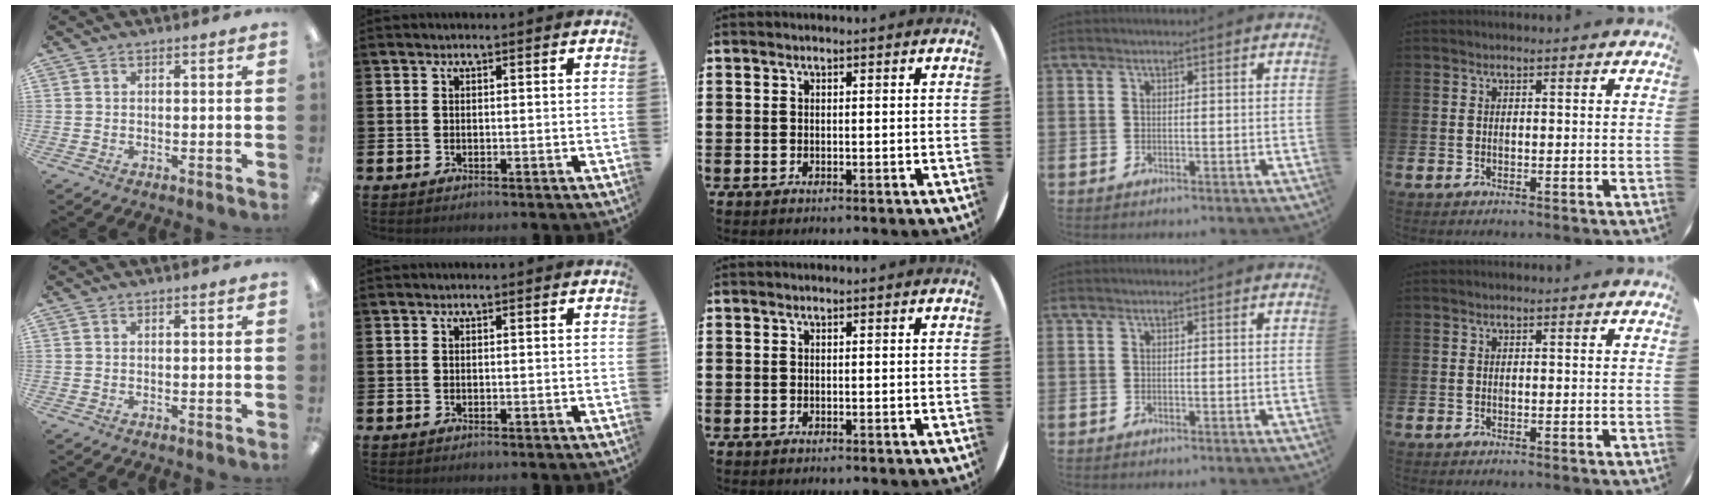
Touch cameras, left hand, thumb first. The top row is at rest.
{}